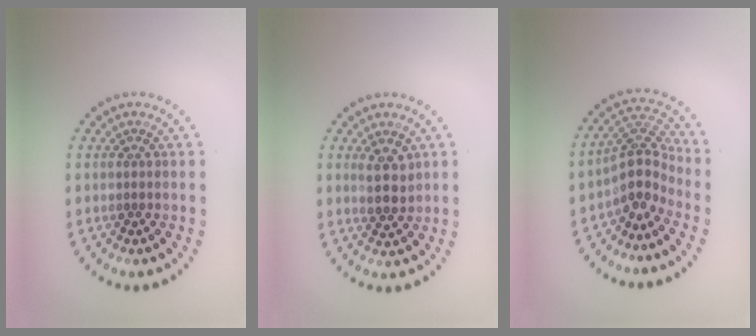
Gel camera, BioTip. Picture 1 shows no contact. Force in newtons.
{"total": 2.5, "press": 2.2, "slide": 1.1}
{"total": 3.7, "press": 2.7, "slide": 2.6}